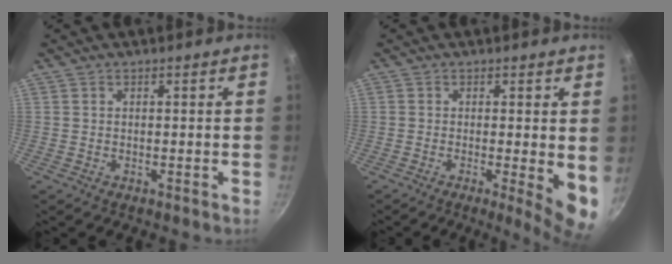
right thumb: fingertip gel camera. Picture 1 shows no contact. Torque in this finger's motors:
{"motor_torque": [-0.26, 1.16, 1.08, -0.11, 0.14]}